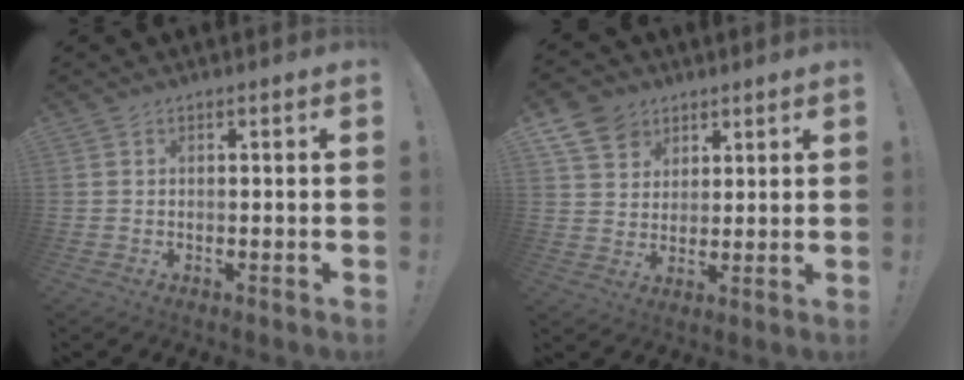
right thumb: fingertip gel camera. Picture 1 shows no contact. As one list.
[{"total": 9.3, "force": [5.9, 6.9, 2.3], "torque": [-0.038, -0.037, 0.117]}]